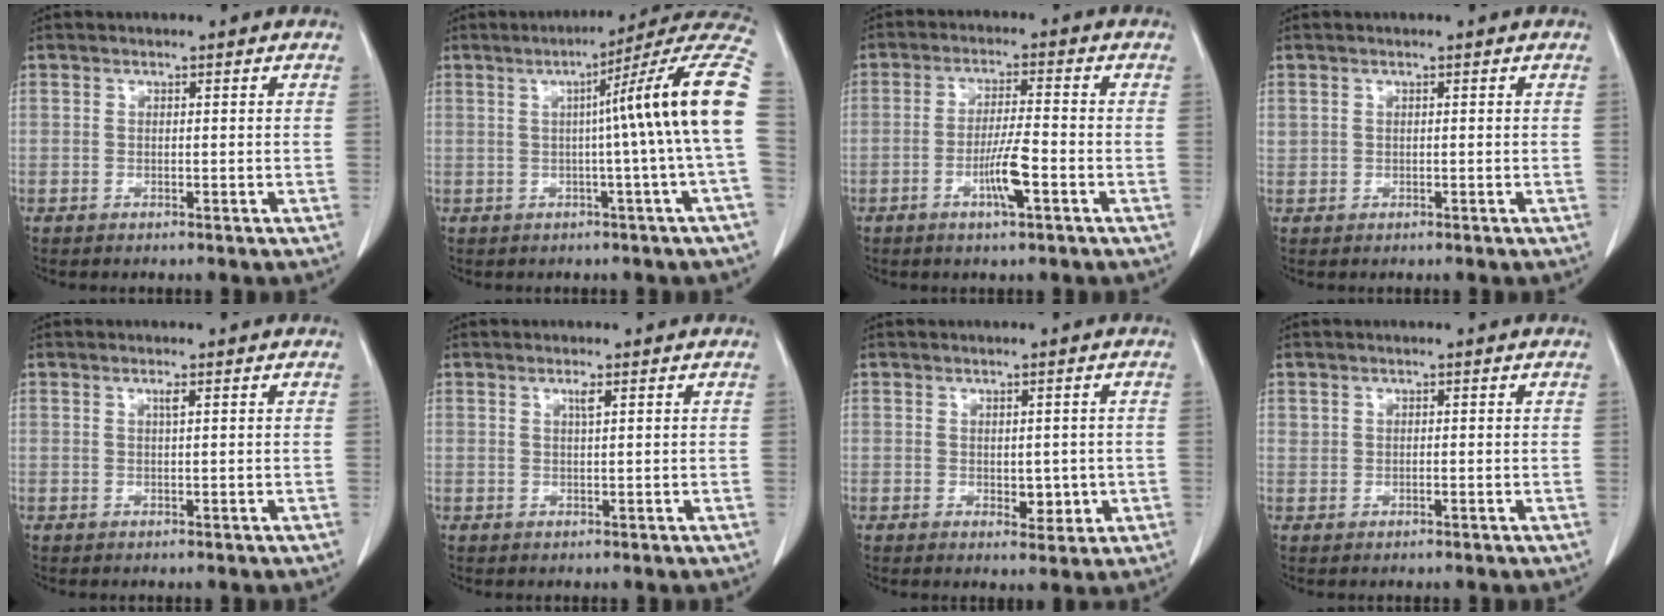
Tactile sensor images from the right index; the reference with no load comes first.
{"total": 15.1, "force": [0.8, -2.2, 14.9], "torque": [-0.182, 0.022, 0.000]}
{"total": 5.9, "force": [-2.3, 0.3, 5.4], "torque": [-0.101, -0.005, -0.044]}
{"total": 0.6, "force": [0.3, 0.5, 0.1], "torque": [0.002, 0.010, 0.008]}
{"total": 0.8, "force": [0.4, -0.1, 0.7], "torque": [-0.016, 0.000, 0.008]}
{"total": 1.1, "force": [0.6, -0.1, 0.9], "torque": [-0.021, -0.001, 0.011]}
{"total": 3.5, "force": [-0.4, 2.1, 2.8], "torque": [-0.028, -0.001, 0.003]}
{"total": 0.7, "force": [0.3, 0.6, 0.3], "torque": [-0.002, 0.005, 0.005]}